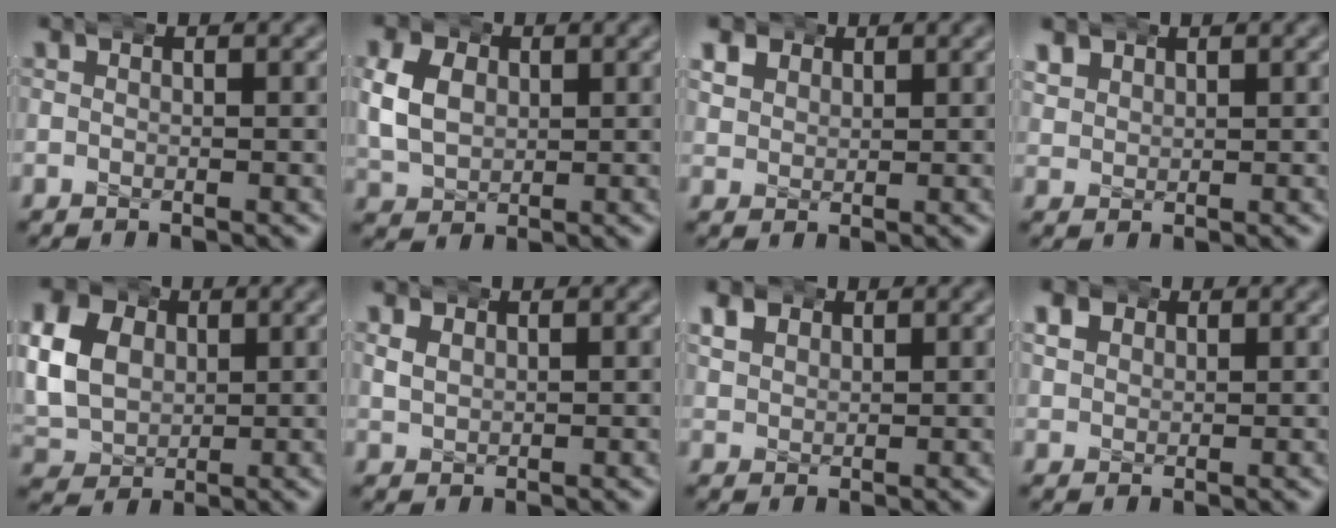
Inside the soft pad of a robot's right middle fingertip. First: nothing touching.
{"total": 5.9, "force": [0.4, 5.2, 2.7], "torque": [-0.078, -0.013, 0.013]}
{"total": 2.9, "force": [1.7, 2.3, 0.8], "torque": [-0.022, -0.003, 0.033]}
{"total": 2.1, "force": [1.5, 1.4, 0.4], "torque": [-0.010, 0.001, 0.032]}
{"total": 9.9, "force": [1.2, 8.9, 4.3], "torque": [-0.120, -0.019, 0.016]}
{"total": 1.5, "force": [0.7, 1.3, 0.3], "torque": [-0.011, -0.002, 0.017]}
{"total": 2.4, "force": [1.5, 1.7, 0.7], "torque": [-0.019, -0.003, 0.031]}
{"total": 2.4, "force": [1.2, 2.0, 0.7], "torque": [-0.017, -0.004, 0.025]}